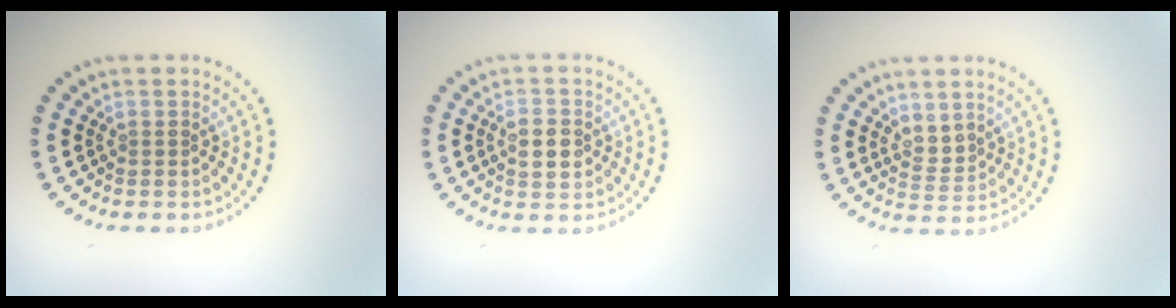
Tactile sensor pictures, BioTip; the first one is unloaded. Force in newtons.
{"total": 2.9, "press": 2.9, "slide": 0.1}
{"total": 1.8, "press": 1.4, "slide": 1.2}